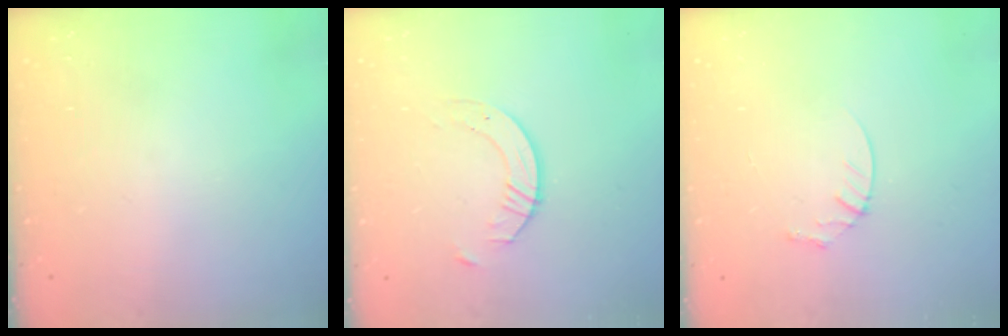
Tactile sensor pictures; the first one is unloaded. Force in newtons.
{"total": 5.0, "press": 5.0, "slide": 0.5}
{"total": 3.6, "press": 3.6, "slide": 0.4}